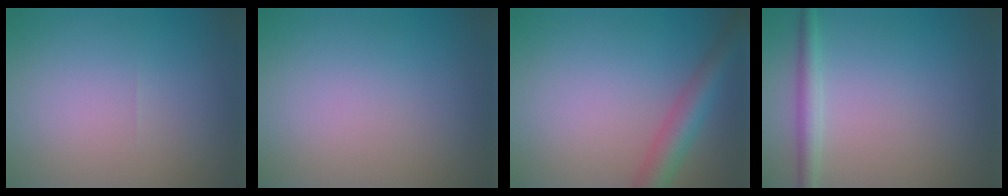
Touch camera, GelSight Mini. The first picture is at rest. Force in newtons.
{"total": 0.0}
{"total": 4.2, "press": 4.2, "slide": 0.2}
{"total": 2.2, "press": 2.2, "slide": 0.0}